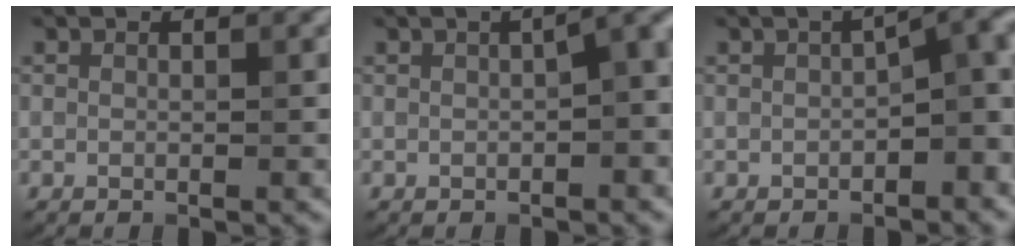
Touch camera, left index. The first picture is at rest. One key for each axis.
{"total": 3.6, "fx": 0.1, "fy": 1.0, "fz": 3.5, "tx": -0.043, "ty": 0.014, "tz": 0.002}
{"total": 4.8, "fx": -0.9, "fy": 1.9, "fz": 4.3, "tx": -0.041, "ty": 0.012, "tz": -0.018}